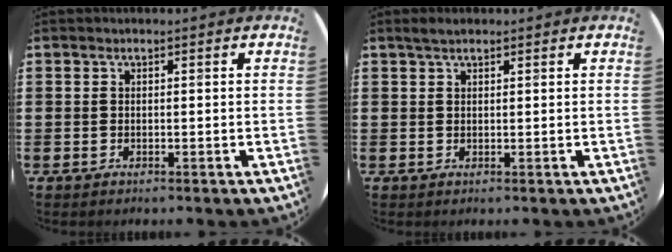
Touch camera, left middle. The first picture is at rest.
{"total": 1.2, "force": [1.0, 0.4, 0.6], "torque": [-0.011, 0.005, 0.018]}